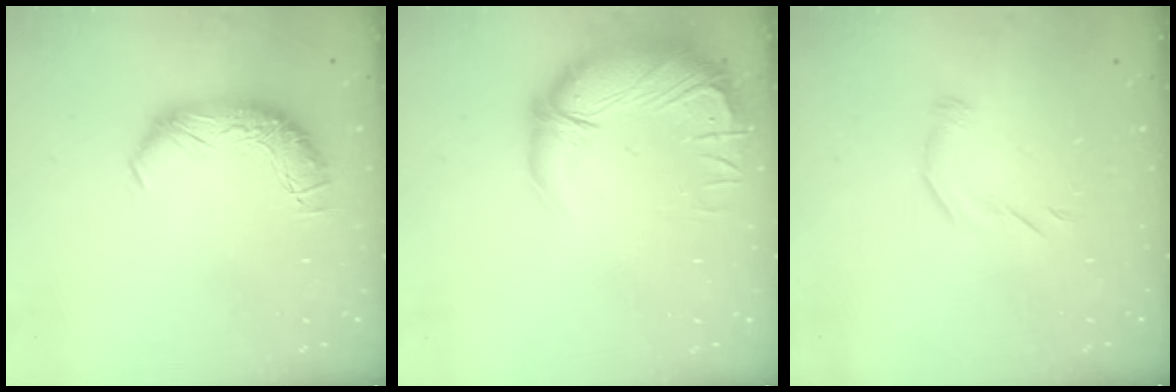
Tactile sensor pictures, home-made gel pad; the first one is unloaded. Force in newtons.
{"total": 3.7, "press": 1.1, "slide": 3.5}
{"total": 4.3, "press": 4.2, "slide": 0.7}